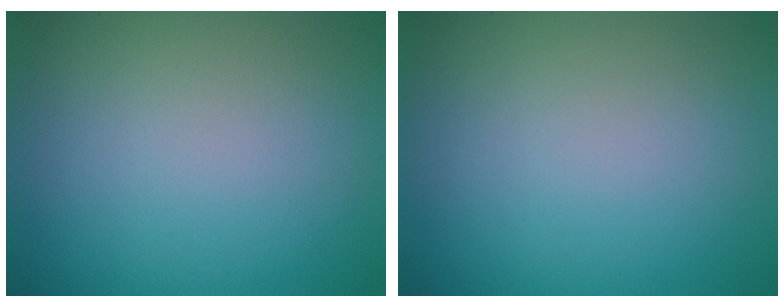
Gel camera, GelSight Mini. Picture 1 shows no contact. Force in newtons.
{"total": 0.0}